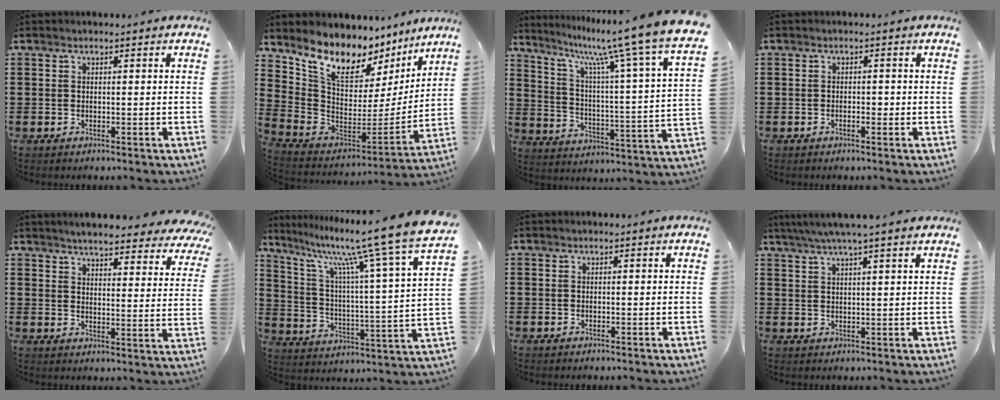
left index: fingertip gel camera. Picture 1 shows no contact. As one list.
[{"total": 9.9, "force": [7.7, 4.7, 4.2], "torque": [-0.122, -0.055, 0.138]}, {"total": 10.6, "force": [8.8, -1.2, 5.9], "torque": [-0.126, -0.076, 0.127]}, {"total": 1.0, "force": [-0.5, 0.4, 0.7], "torque": [-0.016, 0.000, -0.009]}, {"total": 4.8, "force": [4.7, -0.1, 1.1], "torque": [-0.042, -0.027, 0.080]}, {"total": 12.4, "force": [10.0, -0.6, 7.3], "torque": [-0.157, -0.079, 0.150]}, {"total": 0.0}, {"total": 4.1, "force": [3.3, -0.3, 2.3], "torque": [-0.055, -0.006, 0.059]}]